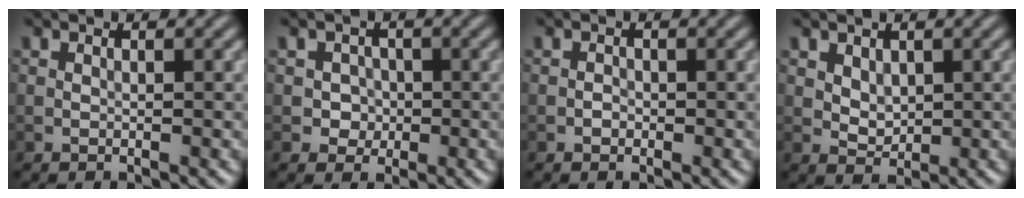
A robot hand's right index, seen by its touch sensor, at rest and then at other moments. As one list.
[{"total": 1.8, "force": [-0.2, 1.7, 0.4], "torque": [0.012, -0.001, -0.007]}, {"total": 0.6, "force": [-0.3, 0.5, 0.2], "torque": [-0.001, -0.001, -0.006]}, {"total": 1.7, "force": [0.6, 1.2, 1.0], "torque": [-0.018, -0.005, 0.016]}]